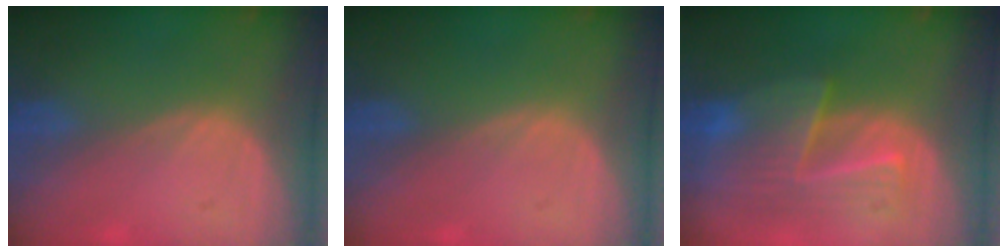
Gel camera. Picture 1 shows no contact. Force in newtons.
{"total": 0.0}
{"total": 8.8, "press": 8.3, "slide": 2.9}